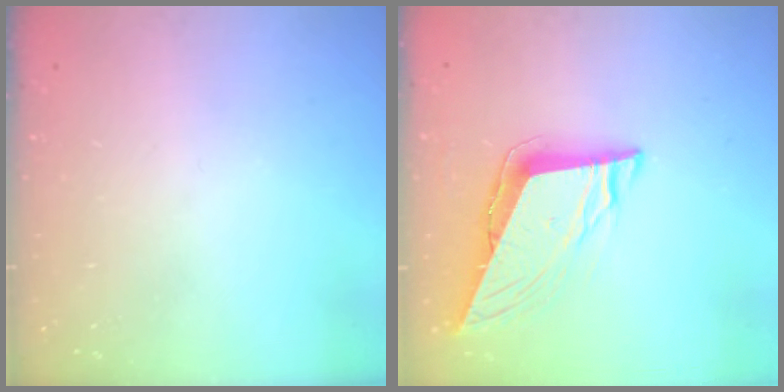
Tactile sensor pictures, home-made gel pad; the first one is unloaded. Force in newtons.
{"total": 8.9, "press": 8.8, "slide": 1.4}